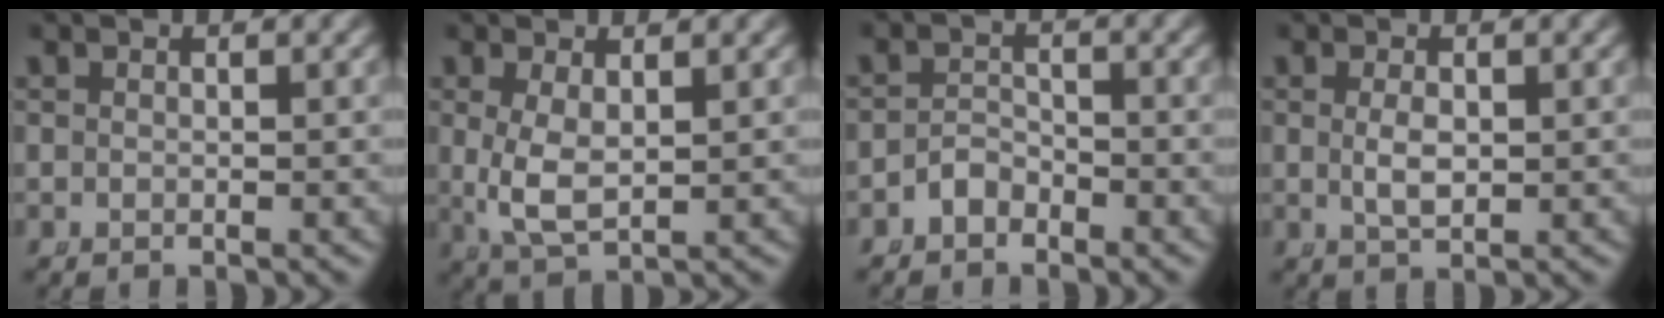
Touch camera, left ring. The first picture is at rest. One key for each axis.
{"total": 4.1, "fx": 0.0, "fy": 2.4, "fz": 3.3, "tx": -0.088, "ty": -0.020, "tz": 0.019}
{"total": 2.3, "fx": -1.8, "fy": 1.3, "fz": 0.3, "tx": -0.011, "ty": -0.009, "tz": -0.030}
{"total": 2.1, "fx": 0.0, "fy": 0.9, "fz": 1.9, "tx": -0.039, "ty": -0.012, "tz": 0.010}